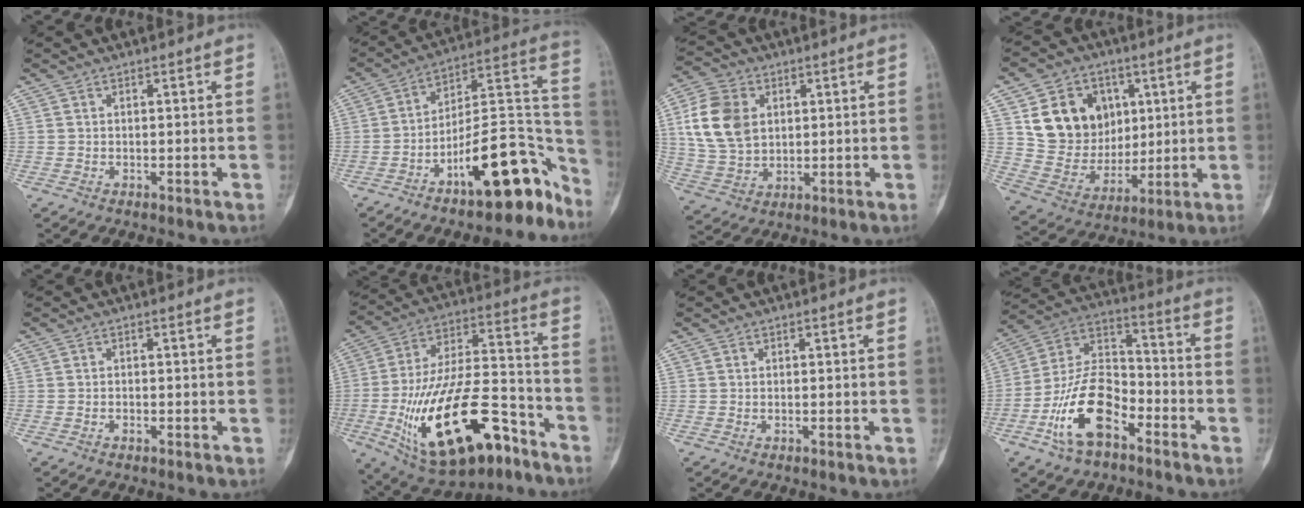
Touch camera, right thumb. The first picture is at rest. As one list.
[{"total": 18.9, "force": [-11.4, 6.8, 13.5], "torque": [-0.145, 0.120, -0.181]}, {"total": 12.7, "force": [2.8, 9.3, 8.2], "torque": [-0.150, -0.002, 0.058]}, {"total": 16.1, "force": [5.0, 13.3, 7.5], "torque": [-0.084, -0.012, 0.106]}, {"total": 0.7, "force": [-0.4, 0.4, 0.4], "torque": [-0.007, 0.006, -0.008]}, {"total": 27.1, "force": [-12.1, 12.3, 20.9], "torque": [-0.390, 0.063, -0.188]}, {"total": 0.0}, {"total": 15.7, "force": [-7.6, 8.3, 11.0], "torque": [-0.195, 0.061, -0.149]}]